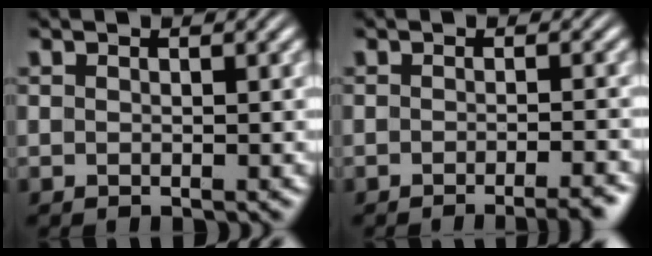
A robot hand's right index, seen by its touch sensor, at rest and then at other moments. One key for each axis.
{"total": 3.1, "fx": -2.6, "fy": 0.2, "fz": 1.6, "tx": -0.014, "ty": 0.003, "tz": -0.044}